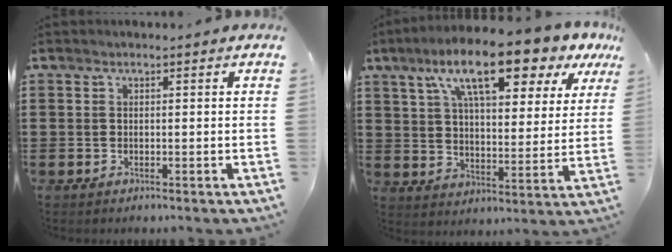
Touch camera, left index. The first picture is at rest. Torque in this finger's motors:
{"motor_torque": [1.67, -0.47, 1.05, 0.21]}